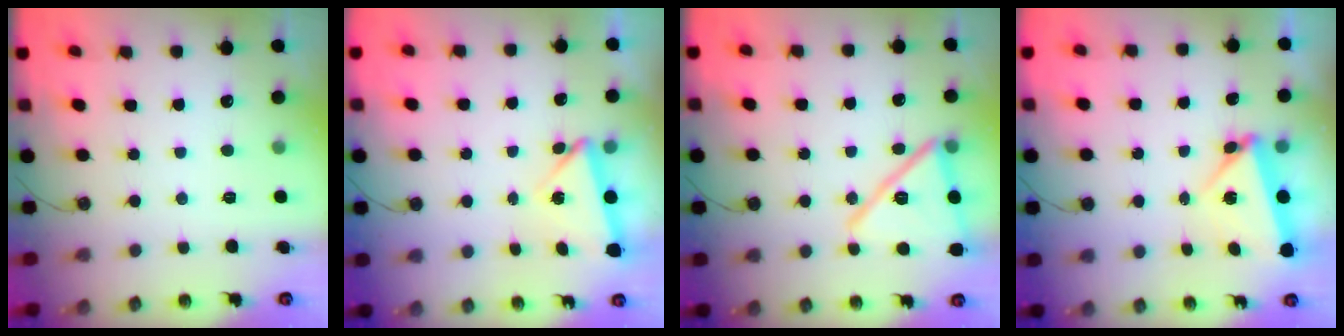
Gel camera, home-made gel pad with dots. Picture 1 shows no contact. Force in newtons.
{"total": 4.0, "press": 3.9, "slide": 0.7}
{"total": 17.3, "press": 16.8, "slide": 4.0}
{"total": 6.2, "press": 6.1, "slide": 0.9}